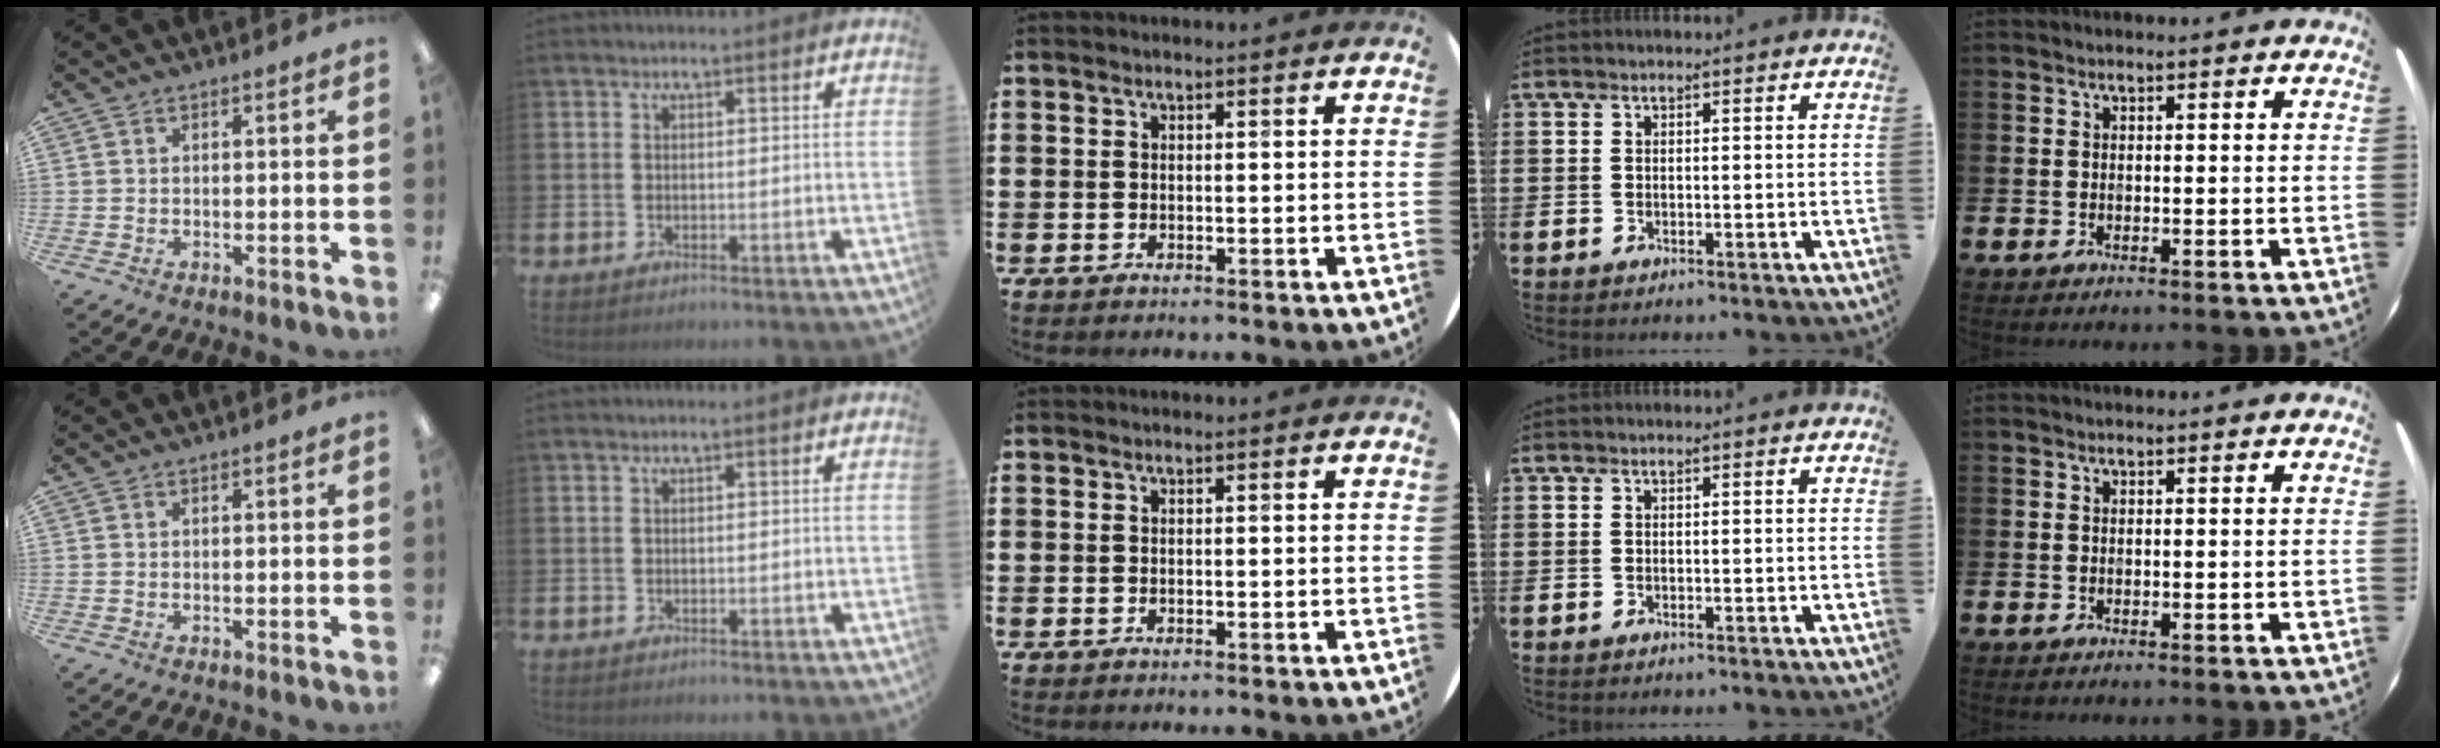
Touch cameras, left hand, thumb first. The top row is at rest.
{}